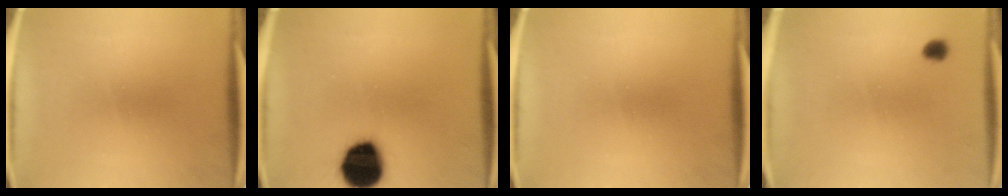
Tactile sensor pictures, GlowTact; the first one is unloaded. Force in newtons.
{"total": 15.9}
{"total": 0.0}
{"total": 1.8}